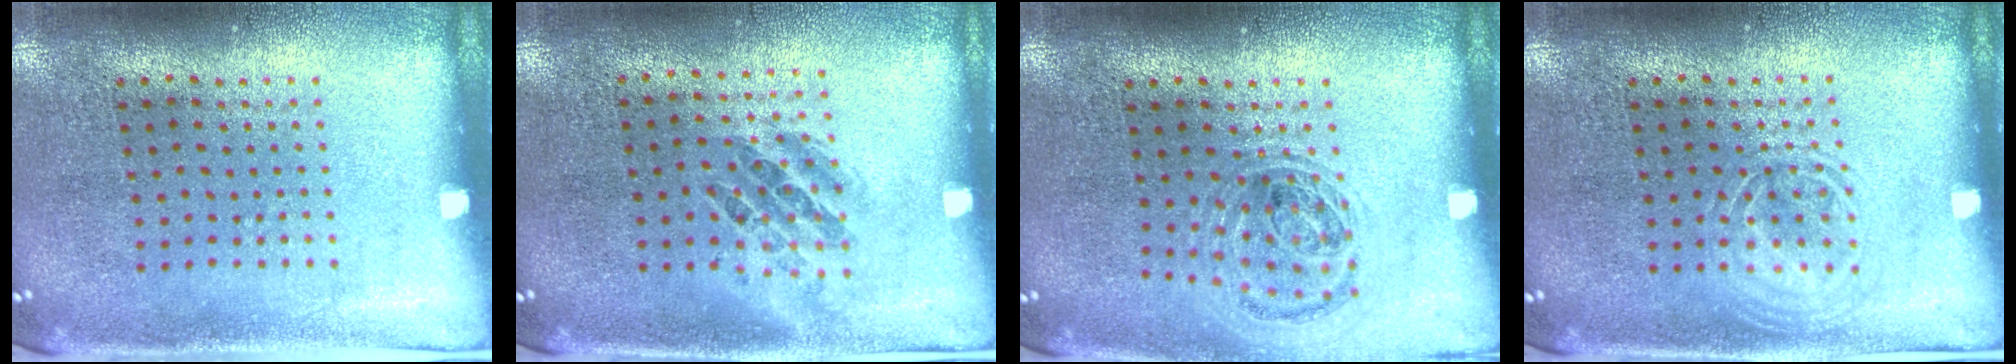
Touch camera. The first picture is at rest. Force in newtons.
{"total": 0.9, "press": 0.8, "slide": 0.4}
{"total": 1.0, "press": 1.0, "slide": 0.1}
{"total": 1.8, "press": 1.8, "slide": 0.3}